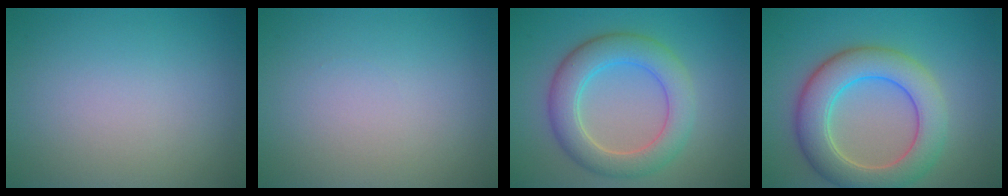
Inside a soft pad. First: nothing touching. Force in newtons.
{"total": 0.0}
{"total": 5.7, "press": 5.6, "slide": 0.5}
{"total": 7.2, "press": 7.2, "slide": 0.4}